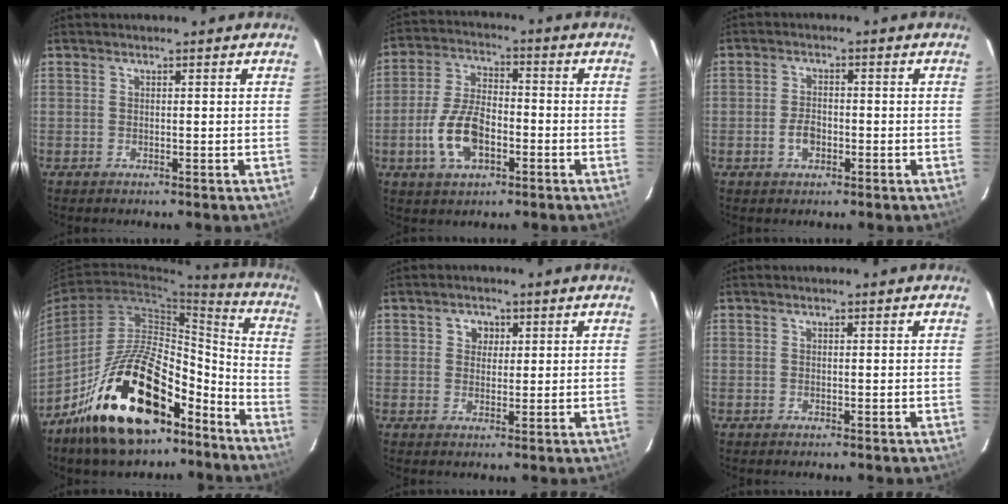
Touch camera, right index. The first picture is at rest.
{"total": 11.1, "force": [-3.8, 5.9, 8.5], "torque": [-0.181, 0.006, -0.067]}
{"total": 3.6, "force": [-1.3, 2.4, 2.4], "torque": [-0.046, 0.003, -0.021]}
{"total": 23.7, "force": [-15.6, 10.4, 14.5], "torque": [-0.246, 0.029, -0.240]}
{"total": 2.9, "force": [0.9, 2.6, 0.7], "torque": [-0.005, 0.009, 0.015]}
{"total": 0.0}